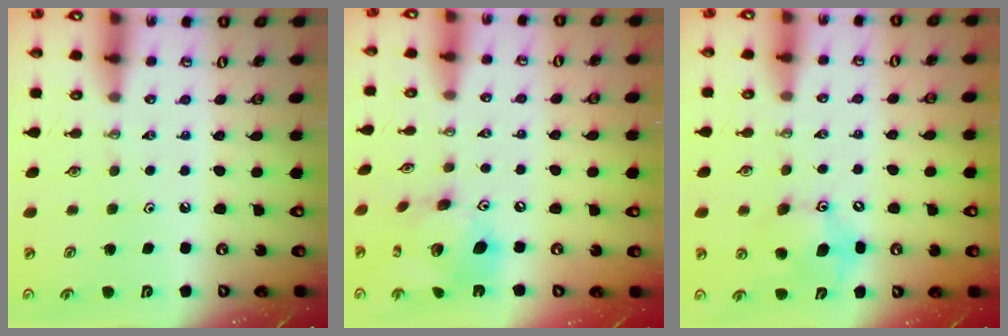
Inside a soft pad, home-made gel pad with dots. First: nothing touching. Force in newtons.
{"total": 16.5, "press": 16.4, "slide": 1.8}
{"total": 11.6, "press": 11.2, "slide": 2.8}